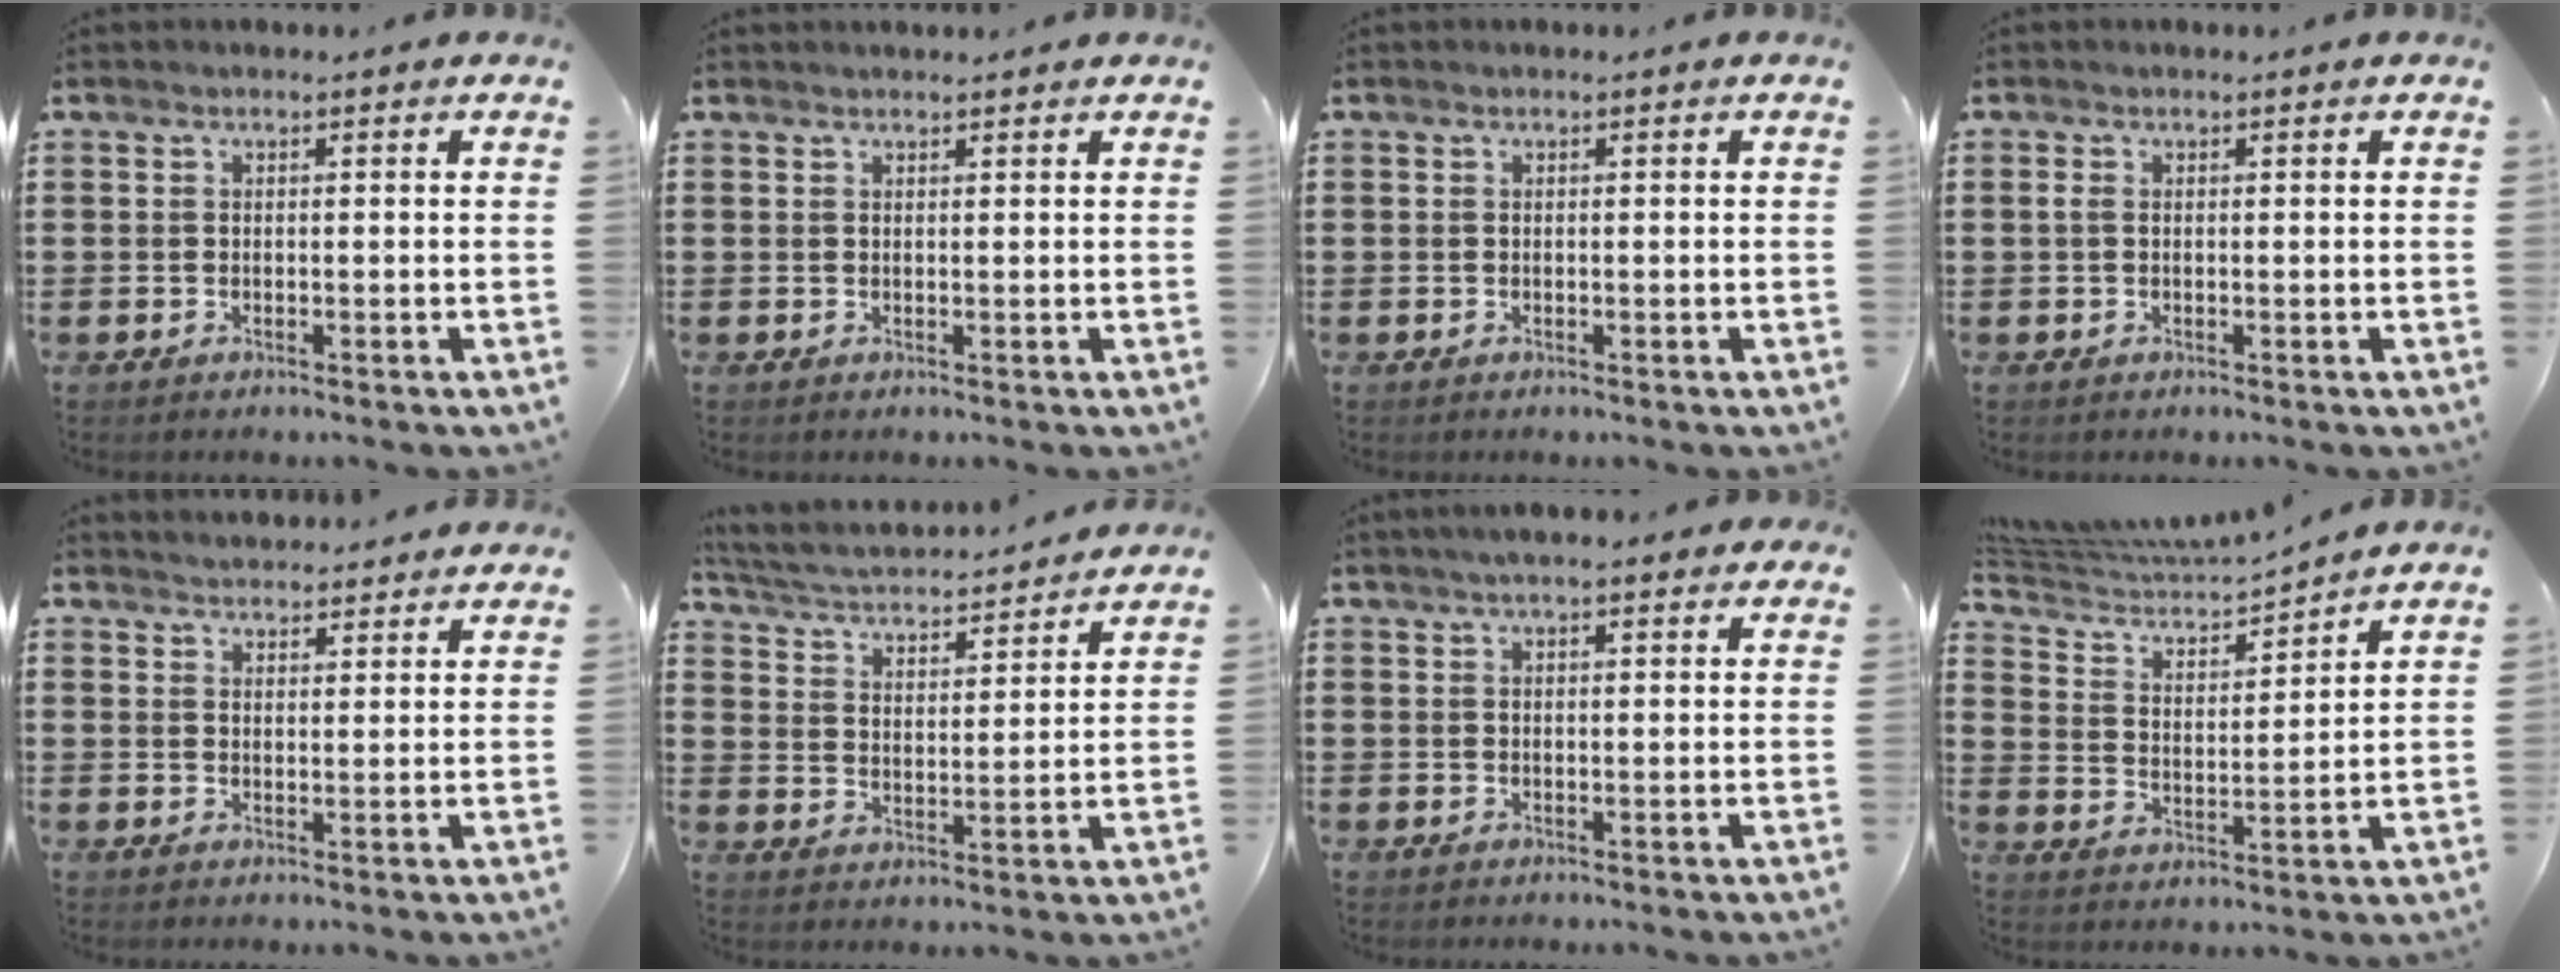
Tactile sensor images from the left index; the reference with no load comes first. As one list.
[{"total": 0.7, "force": [0.7, -0.1, 0.1], "torque": [-0.003, -0.001, 0.014]}, {"total": 0.0}, {"total": 0.8, "force": [0.0, 0.3, 0.7], "torque": [-0.023, -0.003, -0.003]}, {"total": 2.7, "force": [2.6, -0.2, -0.2], "torque": [-0.002, -0.008, 0.050]}, {"total": 3.5, "force": [3.3, 0.0, 0.8], "torque": [-0.036, -0.029, 0.049]}, {"total": 2.7, "force": [2.0, 0.6, 1.7], "torque": [-0.037, 0.007, 0.035]}, {"total": 4.9, "force": [4.7, 0.3, 1.3], "torque": [-0.052, -0.039, 0.076]}]